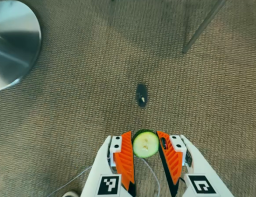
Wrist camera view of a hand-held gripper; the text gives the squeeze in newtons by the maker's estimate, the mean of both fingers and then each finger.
{"total": 9.5, "left": 9.3, "right": 9.7}